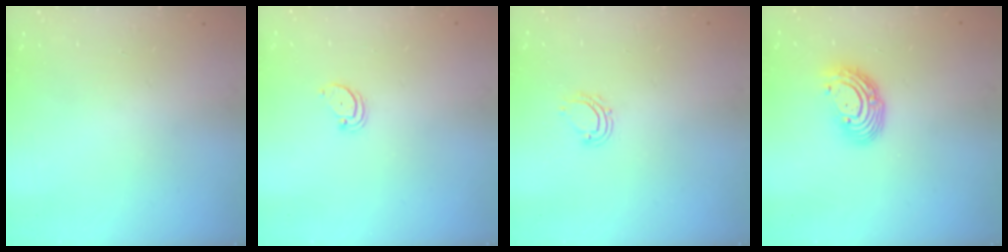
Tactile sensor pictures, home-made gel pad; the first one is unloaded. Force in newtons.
{"total": 1.5, "press": 1.5, "slide": 0.2}
{"total": 6.0, "press": 5.9, "slide": 1.0}
{"total": 9.8, "press": 9.7, "slide": 0.9}